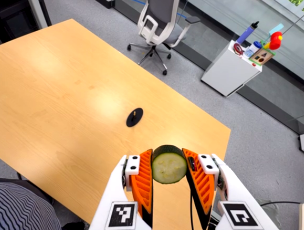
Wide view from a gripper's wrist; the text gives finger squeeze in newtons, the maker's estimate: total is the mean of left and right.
{"total": 10.9, "left": 10.4, "right": 11.4}